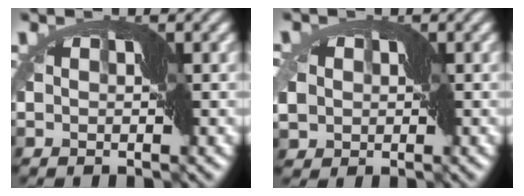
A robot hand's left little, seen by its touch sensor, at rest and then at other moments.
{"total": 7.3, "force": [-0.6, 5.9, 4.2], "torque": [-0.087, 0.000, -0.044]}